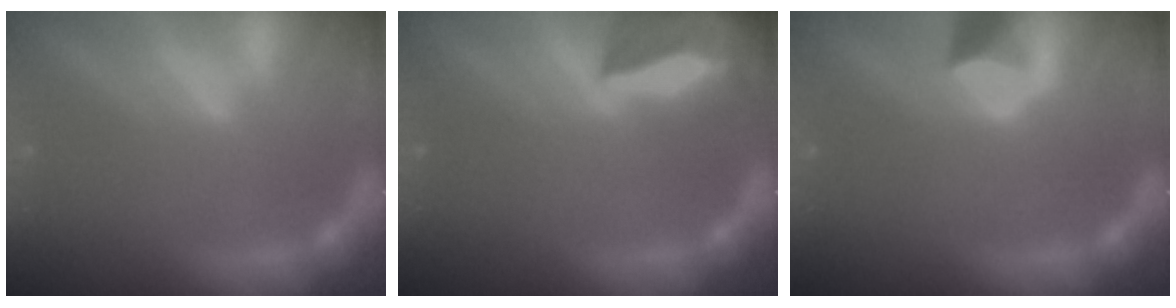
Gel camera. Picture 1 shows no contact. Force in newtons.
{"total": 9.4}
{"total": 2.4}